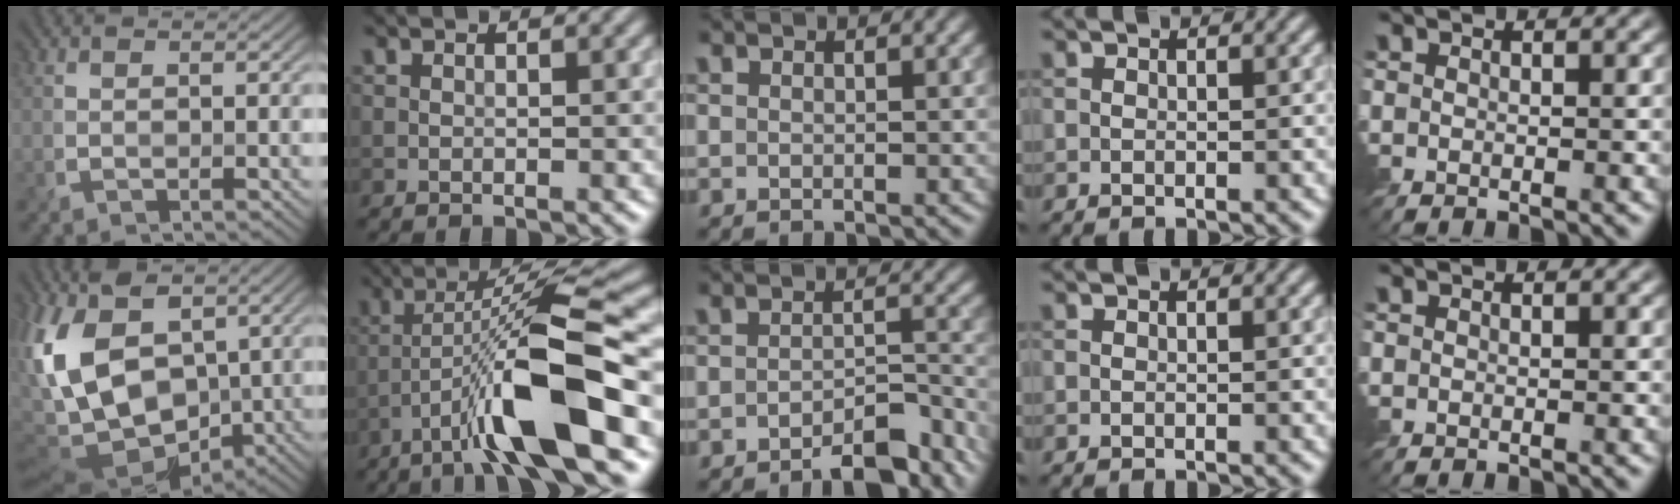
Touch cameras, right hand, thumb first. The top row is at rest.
{"thumb": {"total": 16.9, "force": [0.8, 10.6, 13.1], "torque": [-0.294, 0.003, 0.008]}, "index": {"total": 10.6, "force": [-4.8, 1.4, 9.3], "torque": [-0.156, 0.019, -0.083]}, "middle": {"total": 4.8, "force": [-3.7, 1.4, 2.7], "torque": [-0.031, 0.008, -0.052]}}